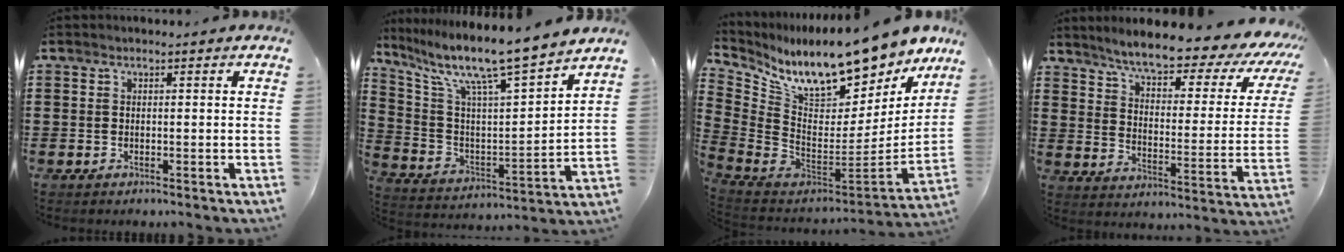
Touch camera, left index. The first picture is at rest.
{"total": 10.0, "force": [8.3, 0.2, 5.4], "torque": [-0.134, -0.066, 0.128]}
{"total": 13.3, "force": [11.6, 2.6, 6.0], "torque": [-0.131, -0.101, 0.194]}
{"total": 6.8, "force": [5.7, 0.3, 3.7], "torque": [-0.090, -0.041, 0.086]}